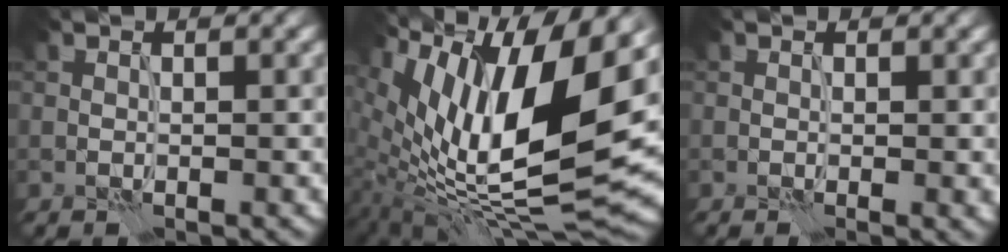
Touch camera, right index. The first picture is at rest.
{"total": 15.9, "force": [5.0, 6.0, 13.9], "torque": [-0.255, 0.006, 0.085]}
{"total": 0.6, "force": [0.0, -0.1, 0.6], "torque": [-0.008, 0.000, 0.000]}